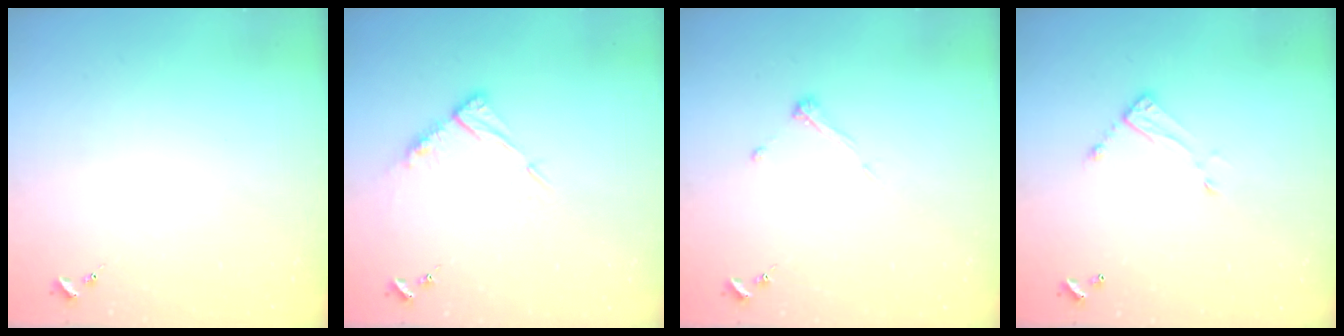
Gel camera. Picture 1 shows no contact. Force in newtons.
{"total": 9.0, "press": 9.0, "slide": 0.8}
{"total": 4.3, "press": 4.3, "slide": 0.2}
{"total": 7.2, "press": 7.2, "slide": 0.3}